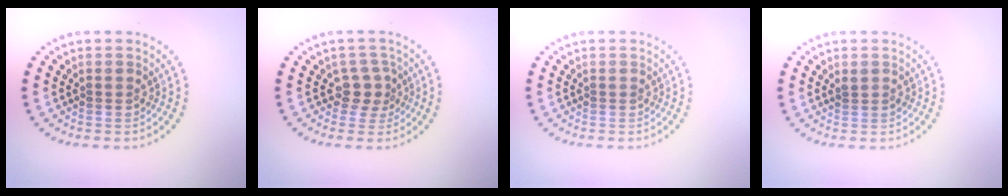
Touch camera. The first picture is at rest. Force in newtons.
{"total": 1.9, "press": 1.3, "slide": 1.3}
{"total": 0.0}
{"total": 0.6, "press": 0.6, "slide": 0.3}